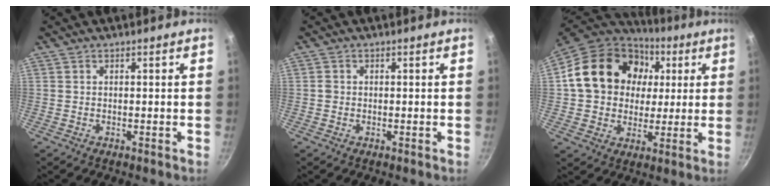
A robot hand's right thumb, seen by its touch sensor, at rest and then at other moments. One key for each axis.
{"total": 0.9, "fx": -0.2, "fy": 0.9, "fz": 0.3, "tx": -0.003, "ty": 0.003, "tz": -0.005}
{"total": 21.7, "fx": 4.3, "fy": 17.7, "fz": 11.9, "tx": -0.194, "ty": 0.031, "tz": 0.069}